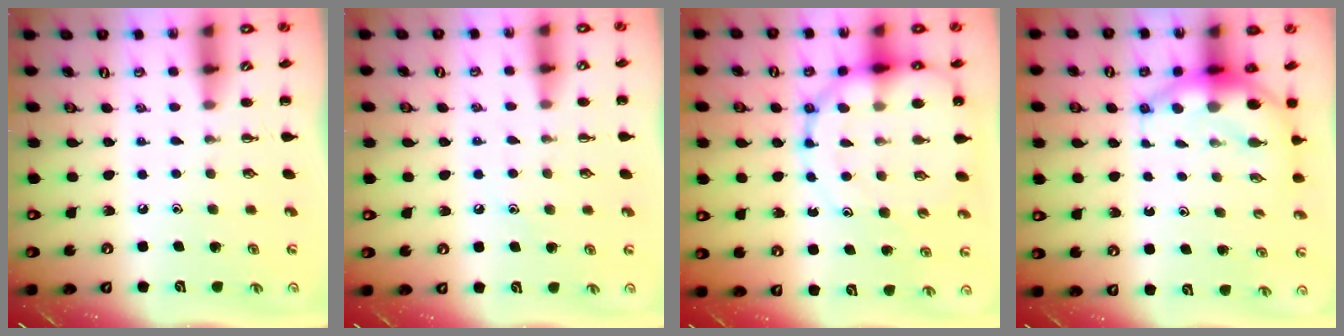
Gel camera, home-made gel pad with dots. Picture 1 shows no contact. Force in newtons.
{"total": 6.7, "press": 6.5, "slide": 1.5}
{"total": 15.7, "press": 15.4, "slide": 3.3}
{"total": 7.1, "press": 6.9, "slide": 1.6}